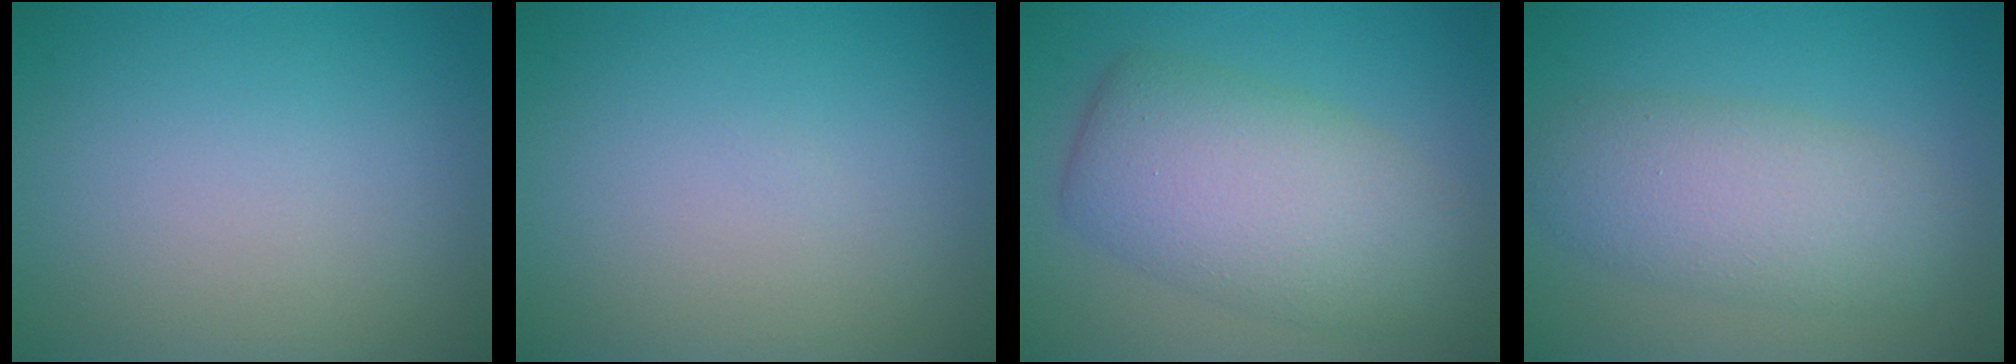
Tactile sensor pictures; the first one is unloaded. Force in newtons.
{"total": 0.0}
{"total": 7.8, "press": 7.8, "slide": 0.2}
{"total": 5.4, "press": 5.4, "slide": 0.2}